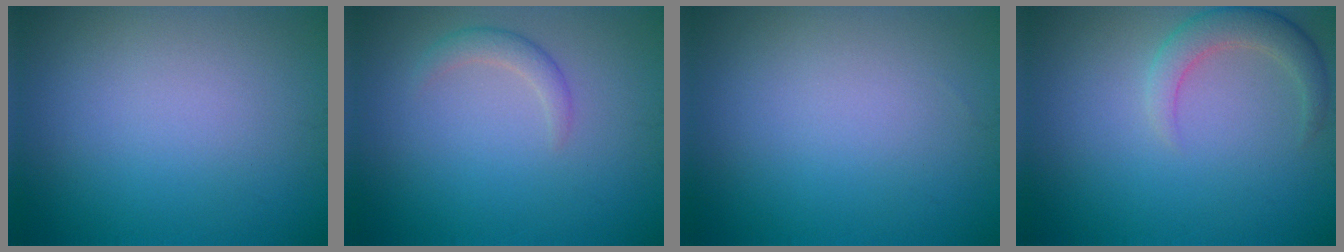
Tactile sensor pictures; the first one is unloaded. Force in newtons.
{"total": 1.6, "press": 1.6, "slide": 0.1}
{"total": 0.0}
{"total": 2.9, "press": 2.9, "slide": 0.4}